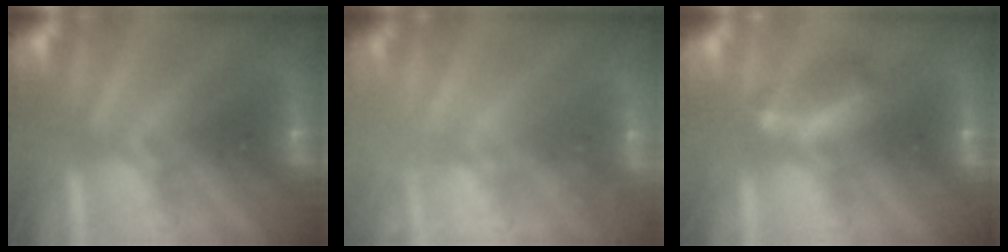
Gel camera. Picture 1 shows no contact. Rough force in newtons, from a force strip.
{"total": 2.6}
{"total": 4.0}